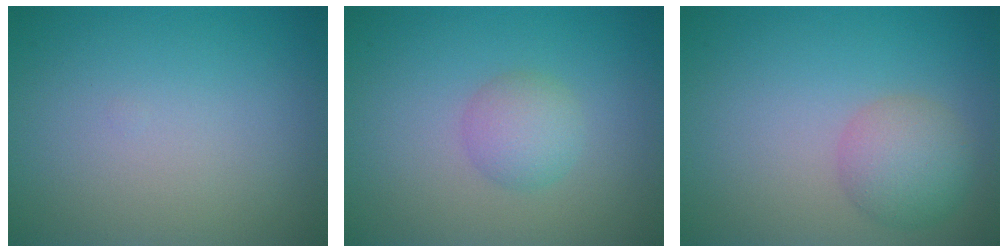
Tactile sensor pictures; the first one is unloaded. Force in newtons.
{"total": 2.4, "press": 2.4, "slide": 0.1}
{"total": 3.4, "press": 3.4, "slide": 0.2}